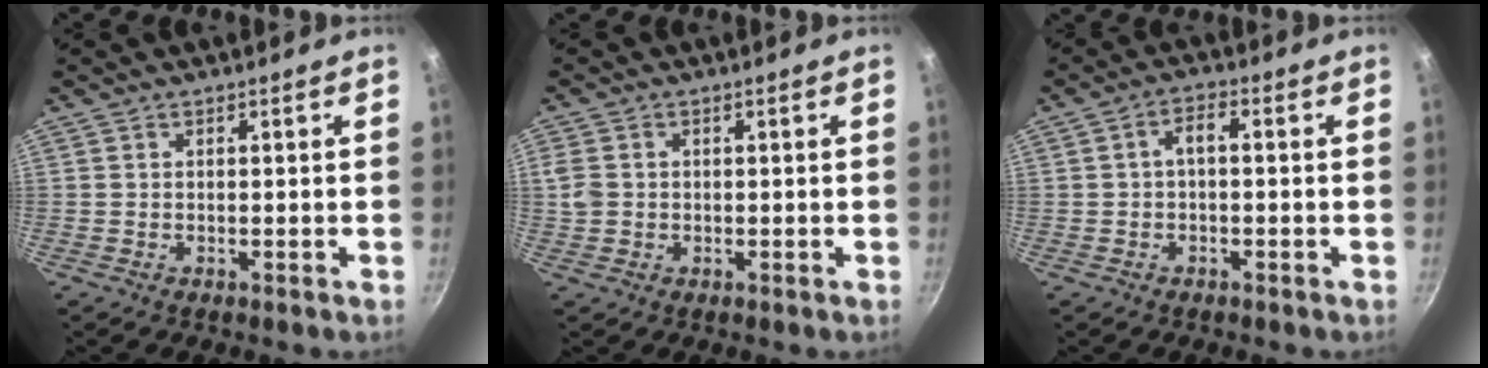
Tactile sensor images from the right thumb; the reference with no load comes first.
{"total": 3.4, "force": [0.2, 2.8, 1.8], "torque": [-0.033, 0.001, 0.004]}
{"total": 3.2, "force": [-0.4, 1.7, 2.8], "torque": [-0.051, 0.022, -0.009]}